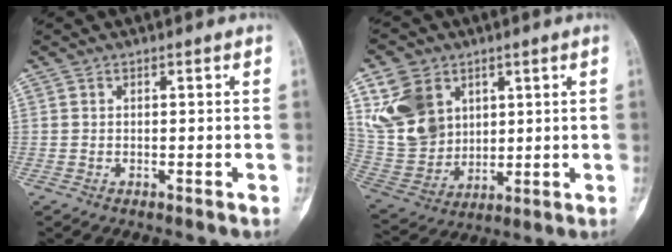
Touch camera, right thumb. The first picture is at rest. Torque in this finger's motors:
{"motor_torque": [-0.53, 1.00, 0.61, 0.31, 0.12]}